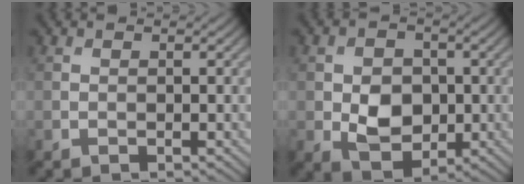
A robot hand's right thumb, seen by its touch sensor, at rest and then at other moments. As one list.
[{"total": 5.9, "force": [-0.7, 4.5, 3.7], "torque": [-0.073, -0.007, -0.014]}]